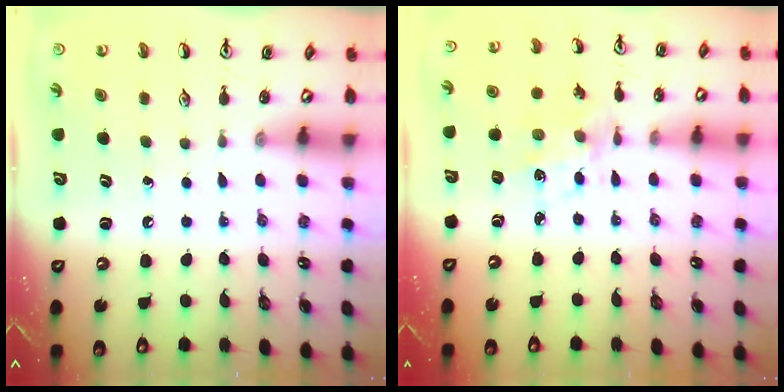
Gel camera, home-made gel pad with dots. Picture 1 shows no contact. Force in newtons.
{"total": 4.0, "press": 3.9, "slide": 1.0}